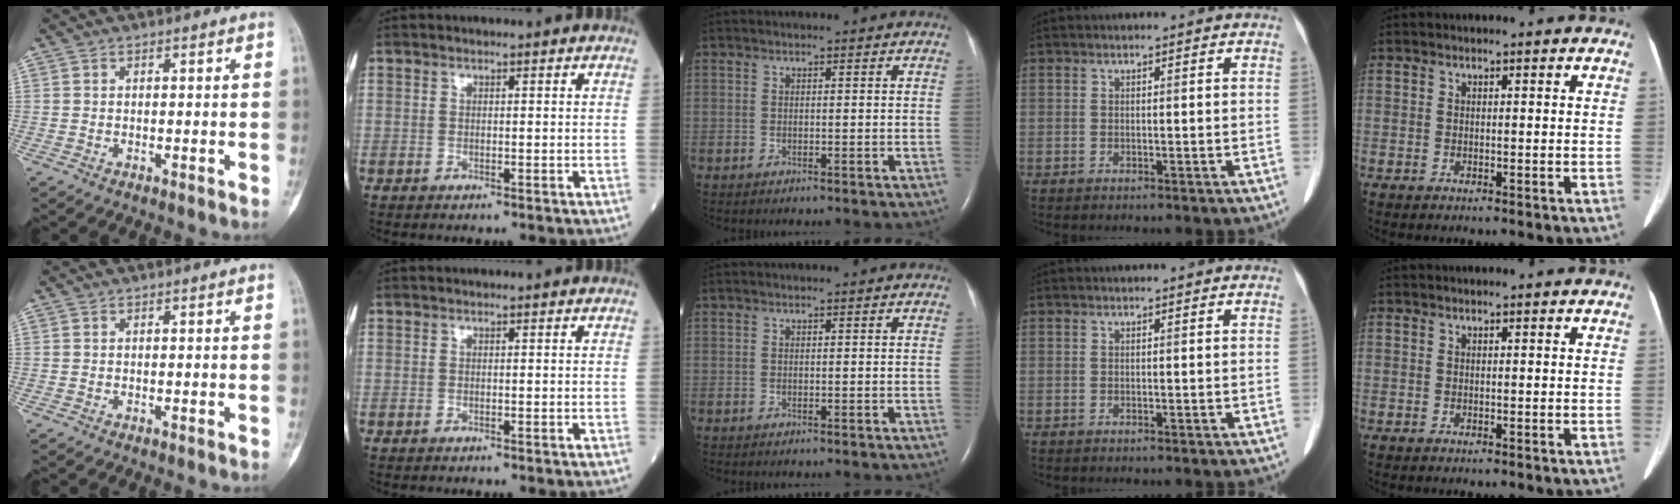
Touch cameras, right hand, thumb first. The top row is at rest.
{}